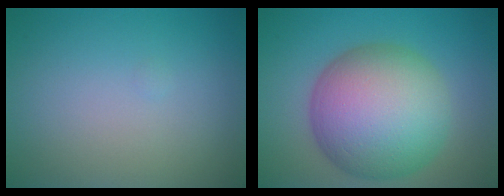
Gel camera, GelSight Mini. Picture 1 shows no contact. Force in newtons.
{"total": 12.2, "press": 12.2, "slide": 0.4}